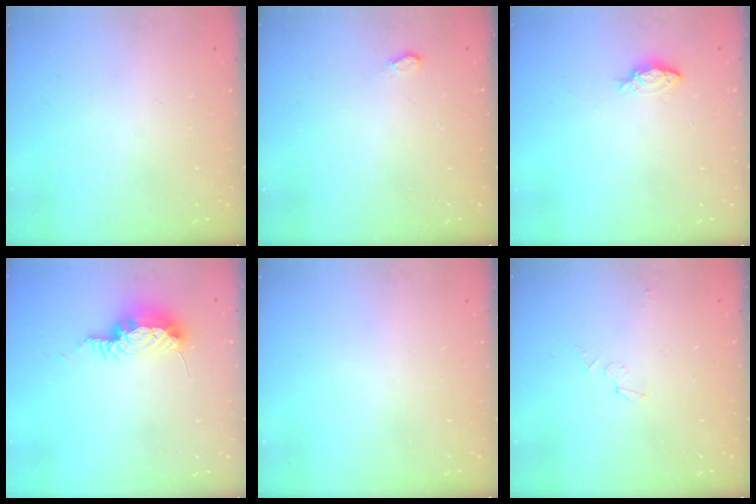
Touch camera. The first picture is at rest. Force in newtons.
{"total": 3.5, "press": 3.5, "slide": 0.5}
{"total": 5.0, "press": 4.9, "slide": 0.8}
{"total": 15.6, "press": 10.8, "slide": 11.2}
{"total": 0.0}
{"total": 3.4, "press": 3.4, "slide": 0.3}